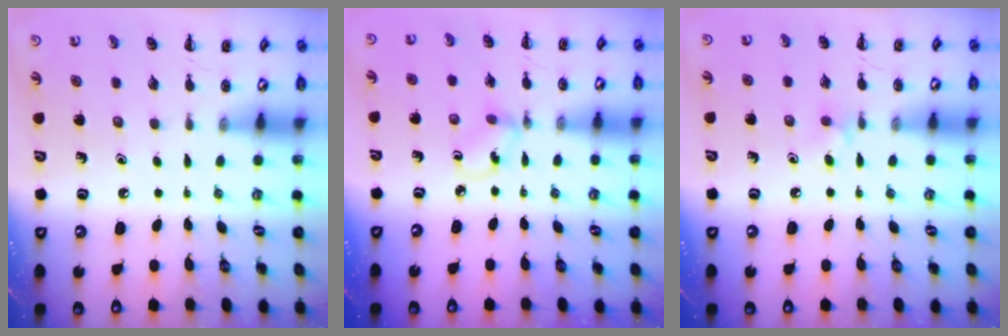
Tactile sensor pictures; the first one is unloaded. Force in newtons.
{"total": 1.8, "press": 1.7, "slide": 0.6}
{"total": 3.9, "press": 3.6, "slide": 1.5}